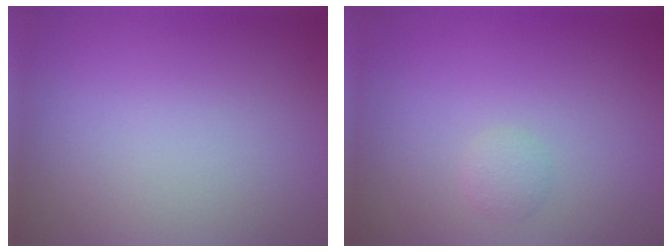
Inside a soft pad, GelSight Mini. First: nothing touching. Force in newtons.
{"total": 1.0, "press": 1.0, "slide": 0.0}